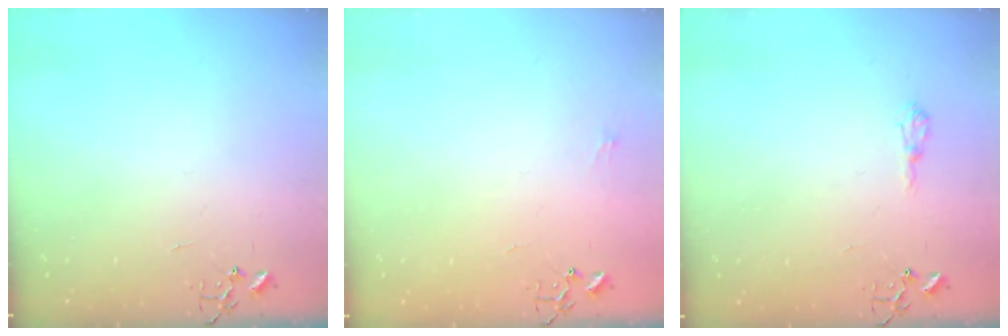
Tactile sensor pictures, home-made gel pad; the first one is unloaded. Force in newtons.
{"total": 5.0, "press": 5.0, "slide": 0.7}
{"total": 7.2, "press": 7.1, "slide": 0.6}